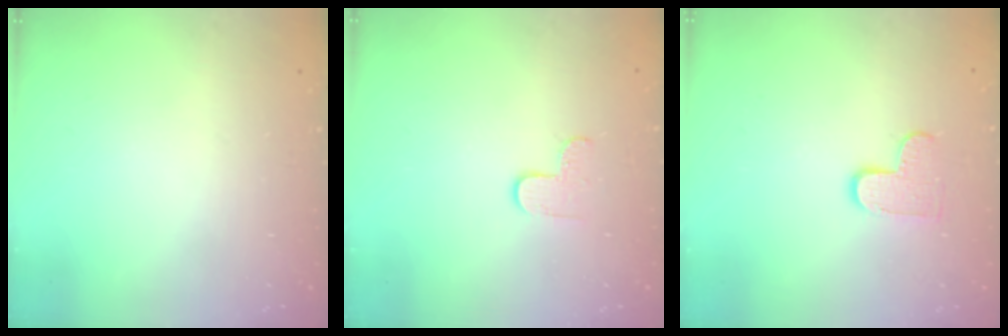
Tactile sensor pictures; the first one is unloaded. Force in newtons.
{"total": 2.9, "press": 2.9, "slide": 0.3}
{"total": 7.4, "press": 7.4, "slide": 0.4}